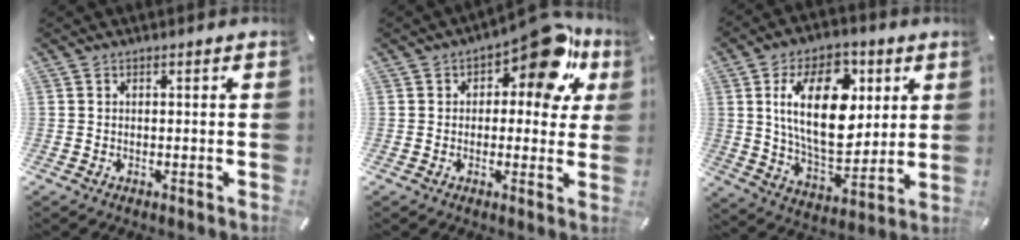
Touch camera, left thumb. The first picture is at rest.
{"total": 15.8, "force": [8.5, 7.2, 11.2], "torque": [-0.142, -0.050, 0.140]}
{"total": 20.5, "force": [5.8, 12.0, 15.5], "torque": [-0.287, -0.003, 0.094]}